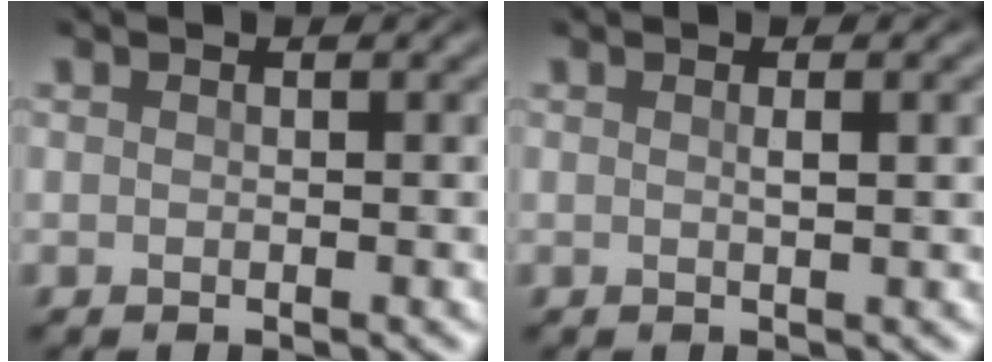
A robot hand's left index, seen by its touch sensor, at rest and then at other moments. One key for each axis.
{"total": 1.3, "fx": 0.3, "fy": 0.4, "fz": 1.3, "tx": -0.015, "ty": 0.004, "tz": 0.001}